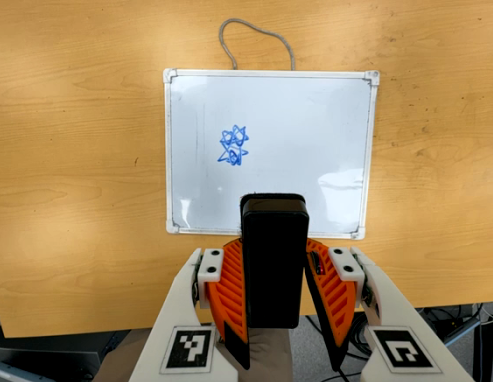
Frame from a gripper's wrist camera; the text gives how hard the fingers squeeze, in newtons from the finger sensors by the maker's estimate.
{"total": 5.5, "left": 4.2, "right": 6.7}